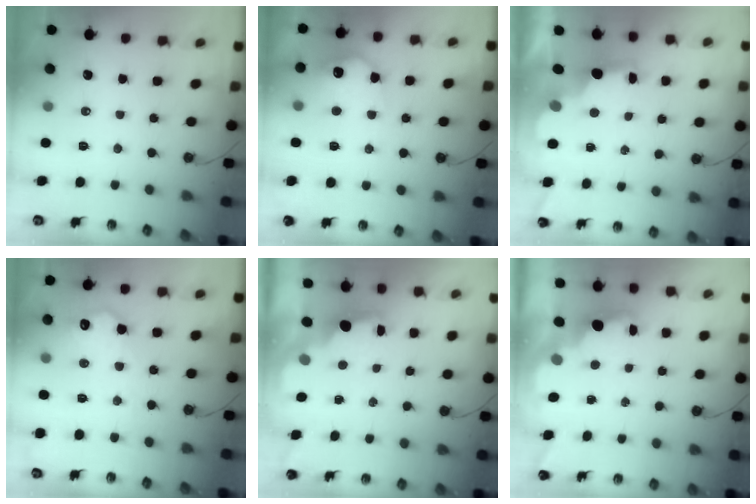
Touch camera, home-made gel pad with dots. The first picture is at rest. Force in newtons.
{"total": 13.2, "press": 13.2, "slide": 0.4}
{"total": 2.8, "press": 2.6, "slide": 0.9}
{"total": 12.2, "press": 12.2, "slide": 0.4}
{"total": 1.9, "press": 1.7, "slide": 0.8}
{"total": 3.0, "press": 2.9, "slide": 0.5}